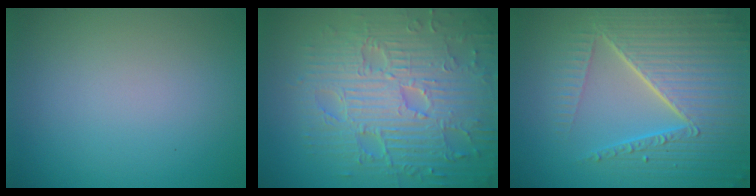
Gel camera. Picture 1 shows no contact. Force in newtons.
{"total": 10.4, "press": 7.0, "slide": 7.6}
{"total": 9.3, "press": 6.1, "slide": 6.9}